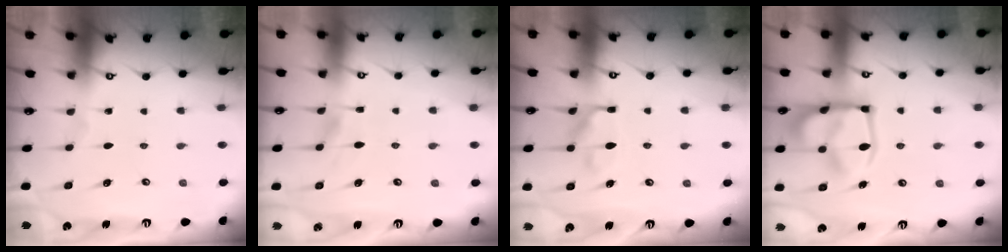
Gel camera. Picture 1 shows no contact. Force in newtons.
{"total": 1.2, "press": 0.8, "slide": 0.9}
{"total": 11.6, "press": 11.5, "slide": 1.2}
{"total": 17.4, "press": 17.4, "slide": 1.6}